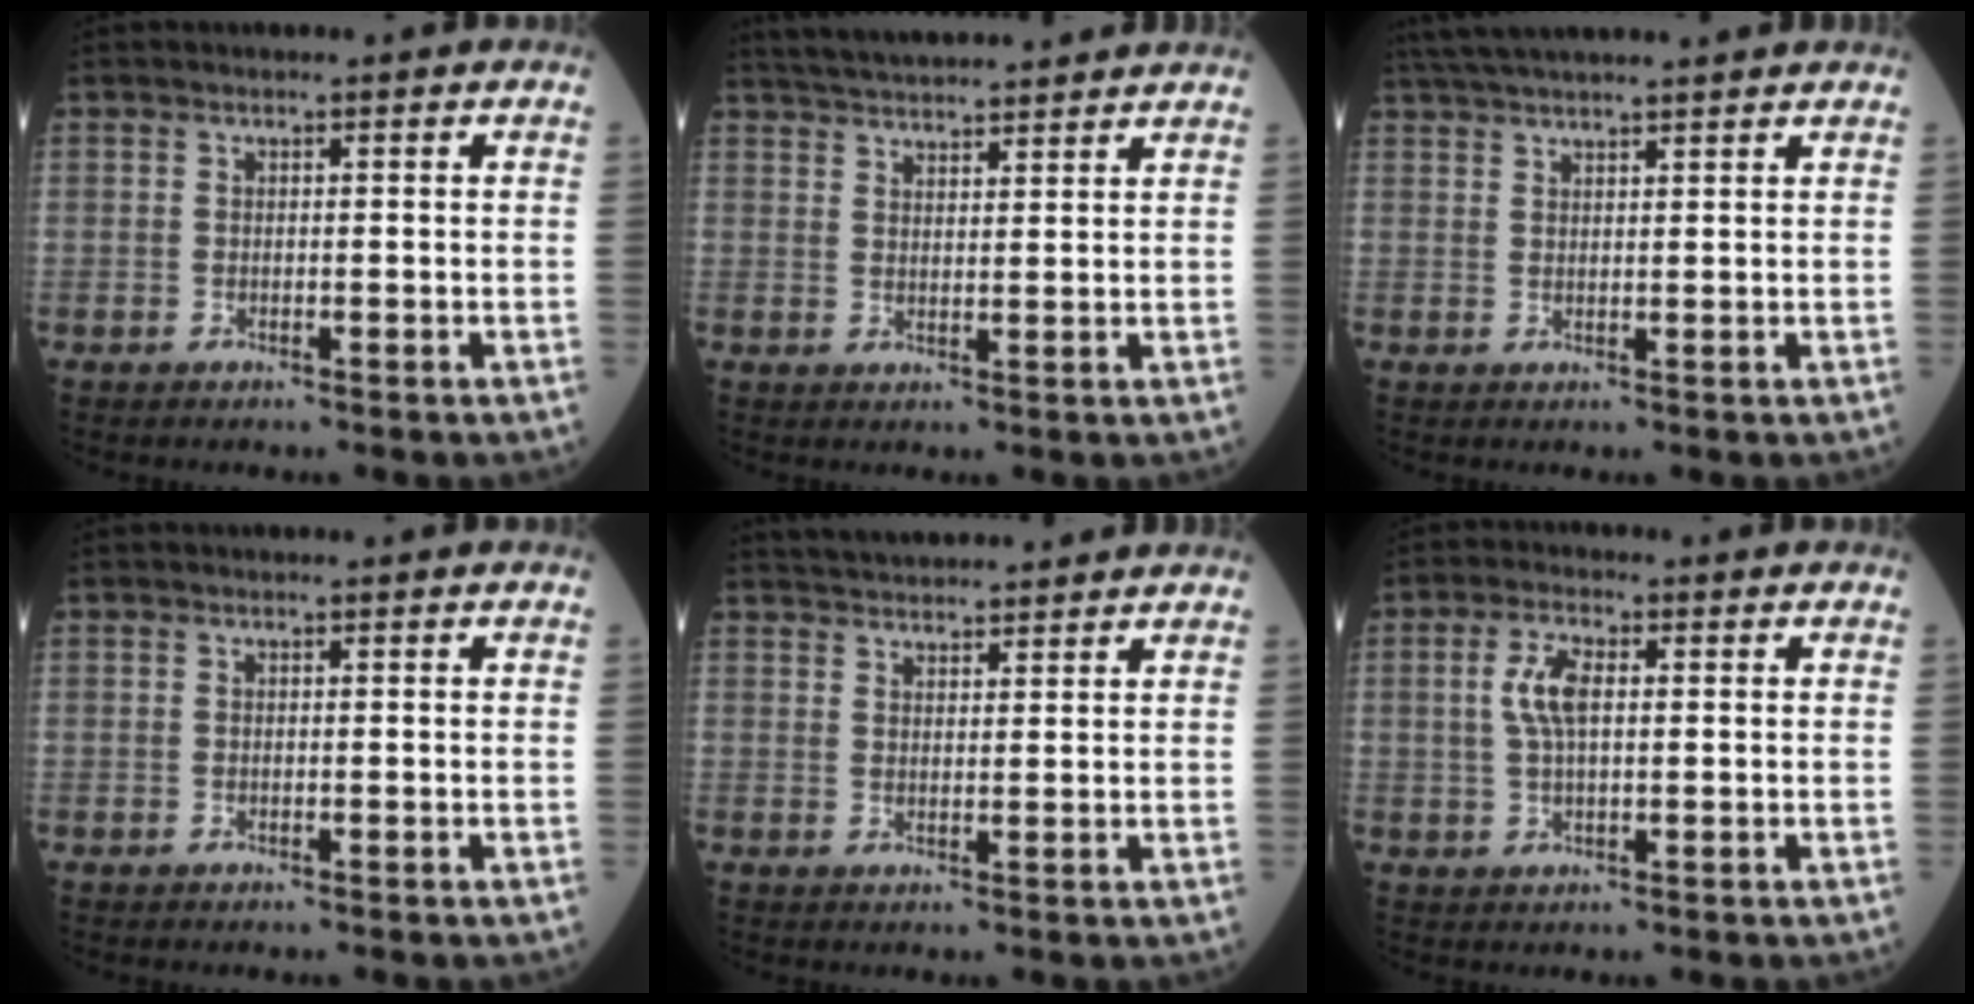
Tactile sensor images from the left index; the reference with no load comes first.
{"total": 12.0, "force": [11.2, 1.1, 4.0], "torque": [-0.074, 0.030, 0.168]}
{"total": 11.8, "force": [10.5, 0.4, 5.3], "torque": [-0.095, 0.039, 0.160]}
{"total": 0.0}
{"total": 9.1, "force": [8.7, 1.3, 2.6], "torque": [-0.045, 0.030, 0.127]}
{"total": 4.9, "force": [0.8, 1.8, 4.5], "torque": [-0.106, 0.010, 0.016]}